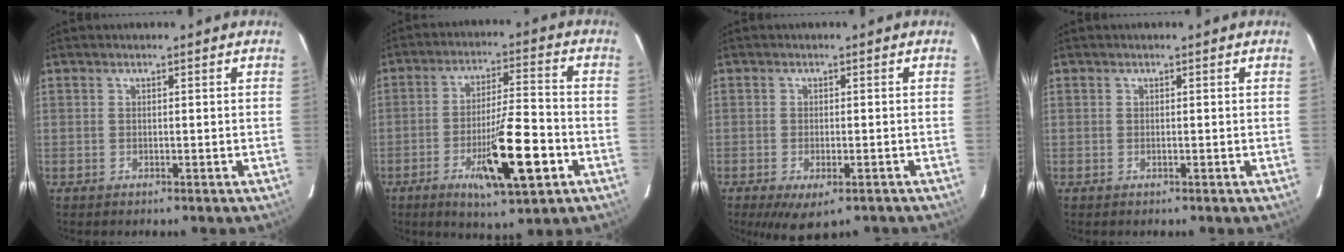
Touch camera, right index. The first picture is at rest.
{"total": 13.0, "force": [-5.1, 1.7, 11.8], "torque": [-0.198, -0.011, -0.078]}
{"total": 6.0, "force": [-4.1, 2.1, 3.9], "torque": [-0.057, -0.011, -0.062]}
{"total": 0.0}